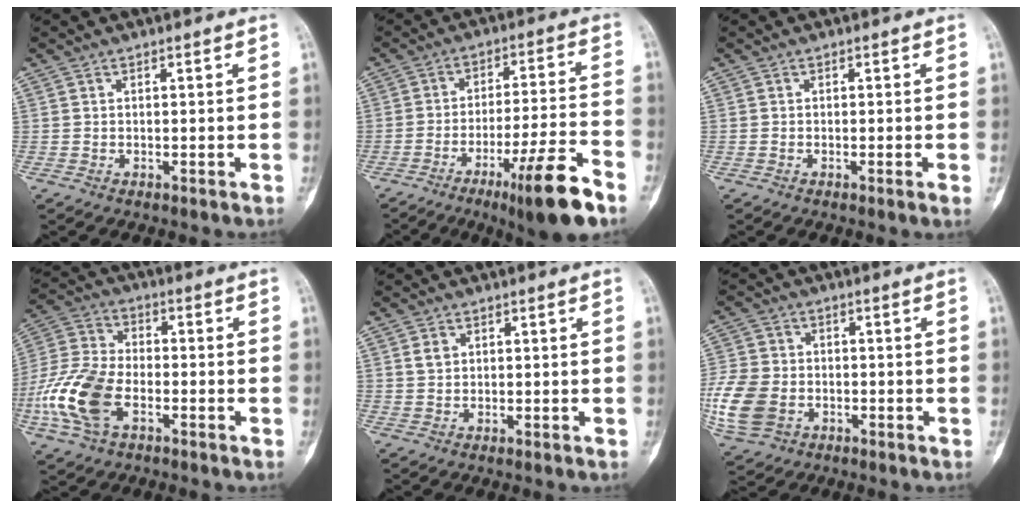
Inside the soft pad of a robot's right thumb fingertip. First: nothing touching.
{"total": 14.2, "force": [-8.3, 1.1, 11.5], "torque": [-0.189, 0.037, -0.128]}
{"total": 1.1, "force": [-0.3, -0.2, 1.0], "torque": [-0.018, -0.003, -0.004]}
{"total": 14.8, "force": [-5.0, 8.6, 11.0], "torque": [-0.245, 0.020, -0.101]}
{"total": 1.9, "force": [0.8, 1.4, 1.0], "torque": [-0.013, -0.001, 0.016]}
{"total": 13.6, "force": [-3.7, 10.1, 8.3], "torque": [-0.197, 0.000, -0.066]}